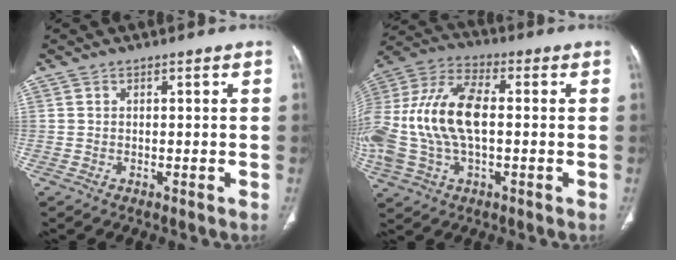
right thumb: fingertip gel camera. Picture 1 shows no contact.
{"total": 20.8, "force": [-0.4, 11.1, 17.6], "torque": [-0.411, 0.021, -0.006]}